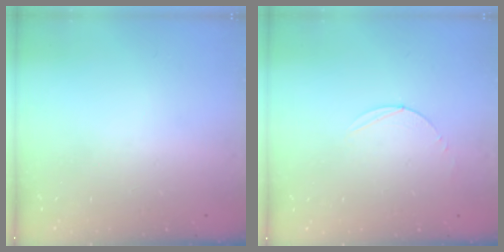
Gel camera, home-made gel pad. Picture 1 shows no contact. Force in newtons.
{"total": 3.0, "press": 3.0, "slide": 0.3}